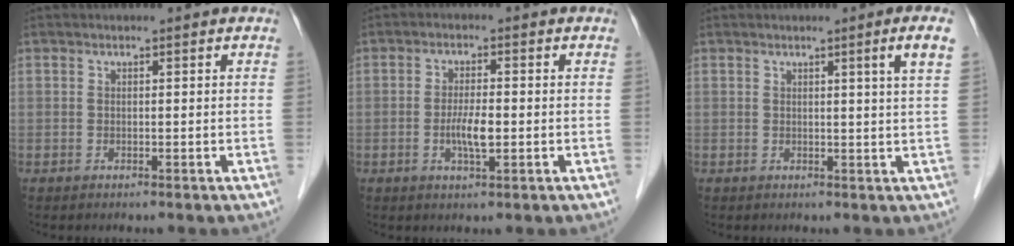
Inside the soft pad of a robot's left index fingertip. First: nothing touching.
{"total": 3.9, "force": [-0.8, 0.9, 3.7], "torque": [-0.073, -0.003, -0.014]}
{"total": 3.2, "force": [1.4, -1.1, 2.7], "torque": [-0.037, -0.010, 0.023]}